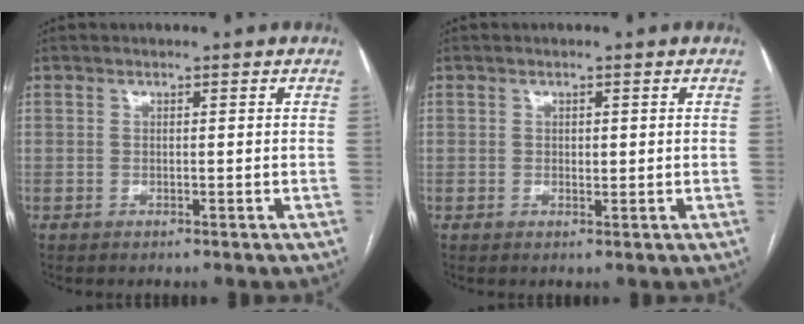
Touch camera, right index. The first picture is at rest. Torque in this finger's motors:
{"motor_torque": [-0.16, 0.01, 0.04, 0.00]}